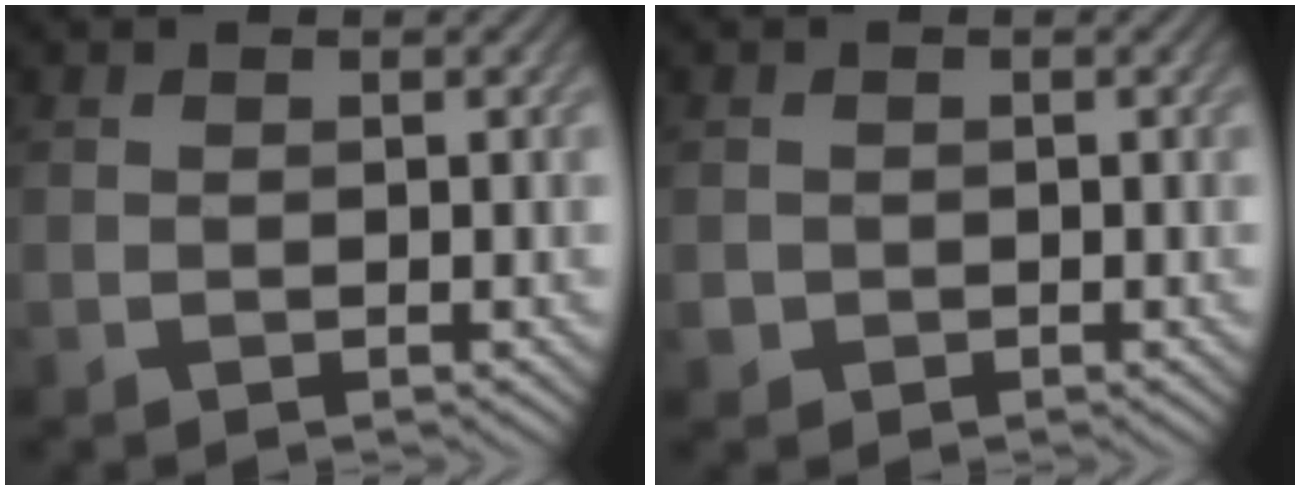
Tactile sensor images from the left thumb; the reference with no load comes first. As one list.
[{"total": 1.3, "force": [-0.3, 1.3, 0.1], "torque": [0.001, -0.006, -0.009]}]